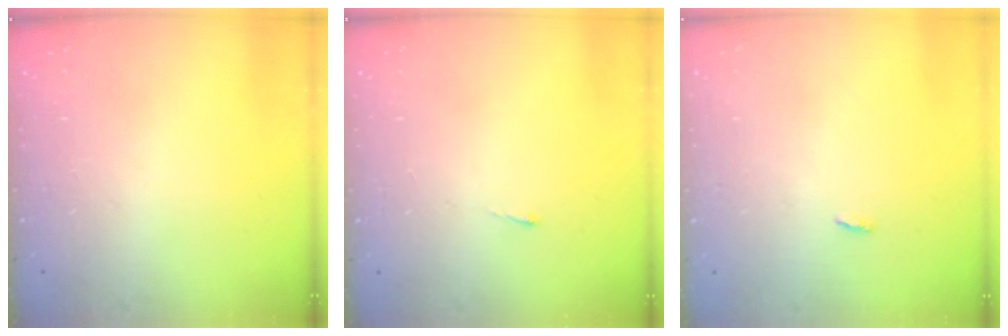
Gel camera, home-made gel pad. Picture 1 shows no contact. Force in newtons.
{"total": 2.7, "press": 2.7, "slide": 0.4}
{"total": 1.9, "press": 1.9, "slide": 0.2}